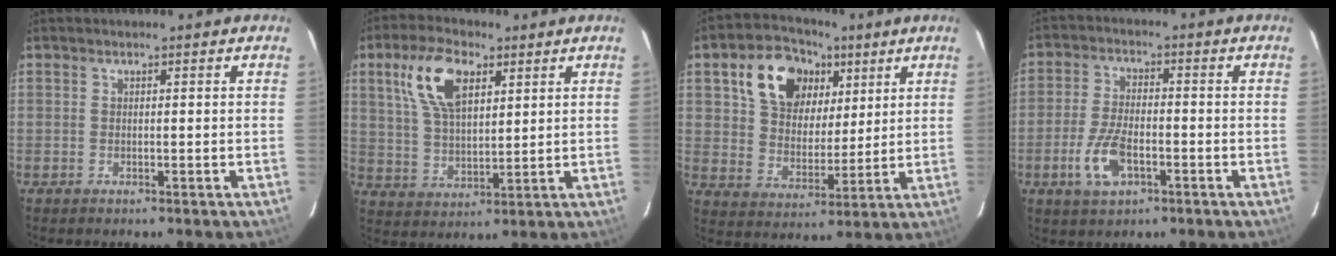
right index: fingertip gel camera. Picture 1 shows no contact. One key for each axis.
{"total": 11.7, "fx": 5.3, "fy": 5.8, "fz": 8.8, "tx": -0.171, "ty": 0.020, "tz": 0.105}
{"total": 15.6, "fx": 7.4, "fy": 10.6, "fz": 8.7, "tx": -0.176, "ty": 0.042, "tz": 0.138}
{"total": 8.2, "fx": -3.4, "fy": 3.9, "fz": 6.3, "tx": -0.141, "ty": -0.002, "tz": -0.061}